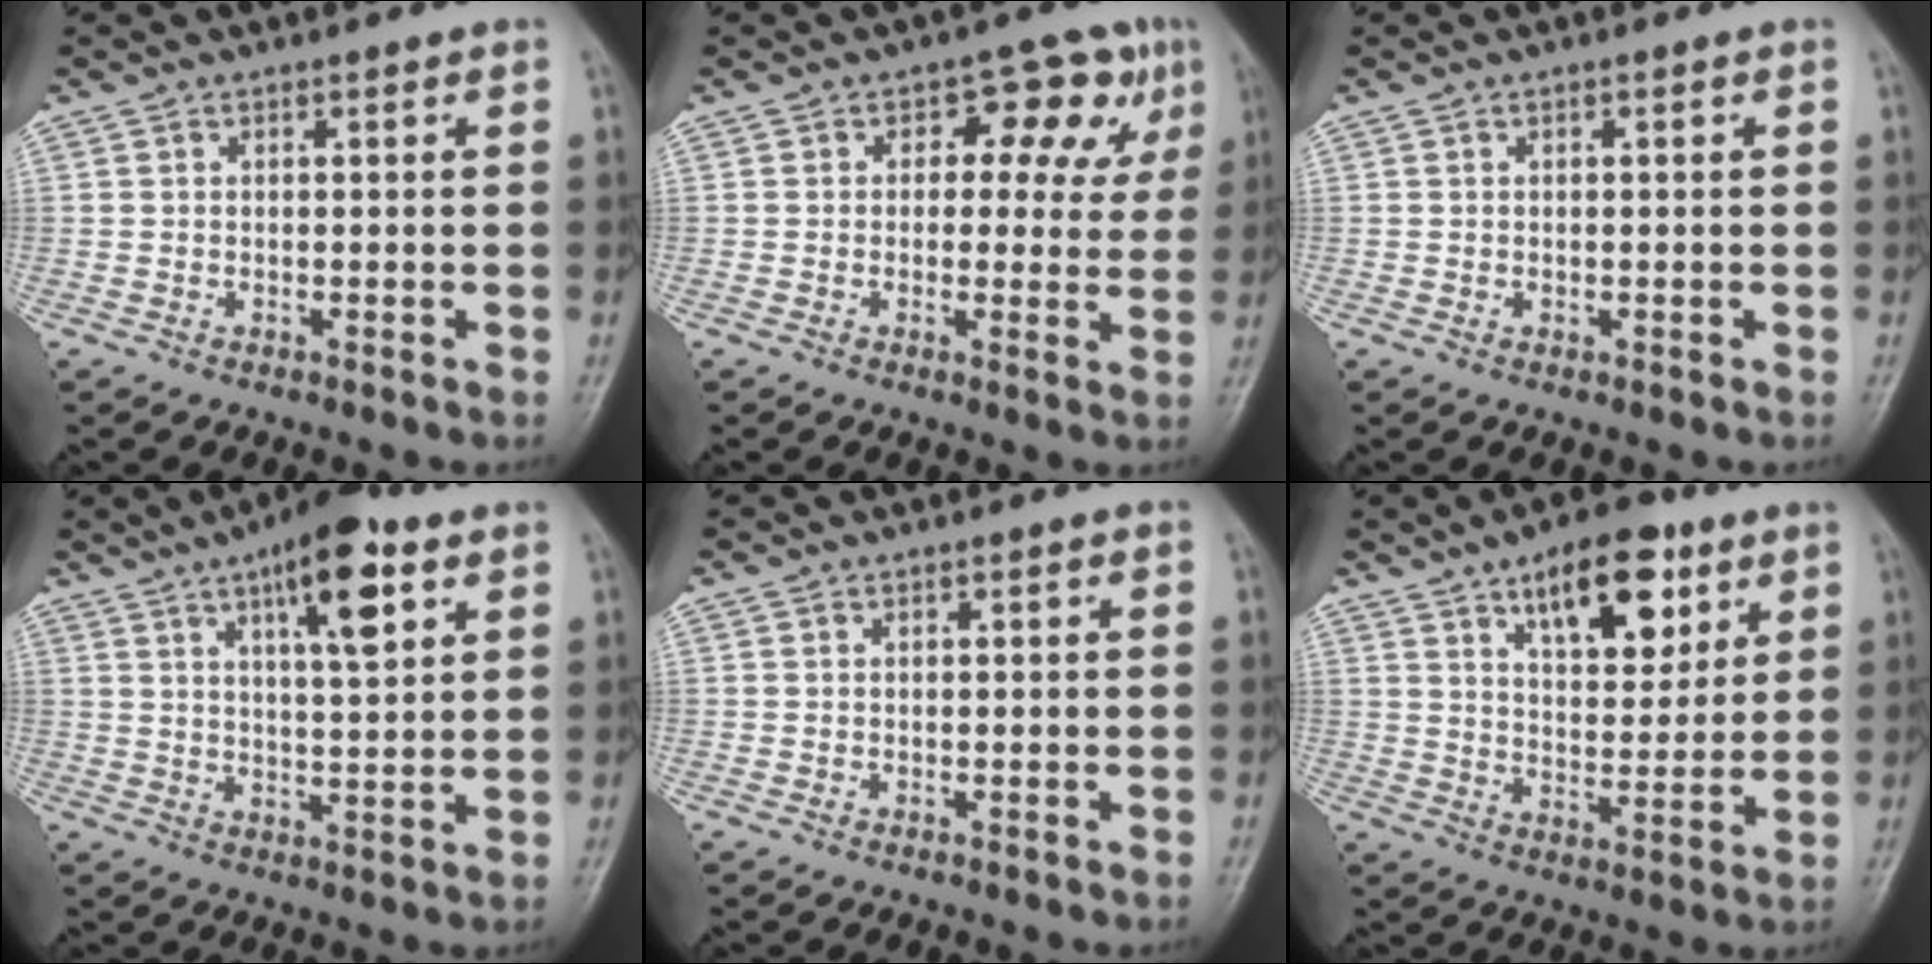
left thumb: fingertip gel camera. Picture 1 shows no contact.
{"total": 9.1, "force": [3.2, 6.0, 6.1], "torque": [-0.020, 0.004, 0.030]}
{"total": 0.0}
{"total": 12.0, "force": [5.9, 3.7, 9.8], "torque": [-0.134, -0.020, 0.088]}
{"total": 0.0}
{"total": 13.5, "force": [7.3, 6.5, 9.3], "torque": [-0.100, -0.035, 0.113]}